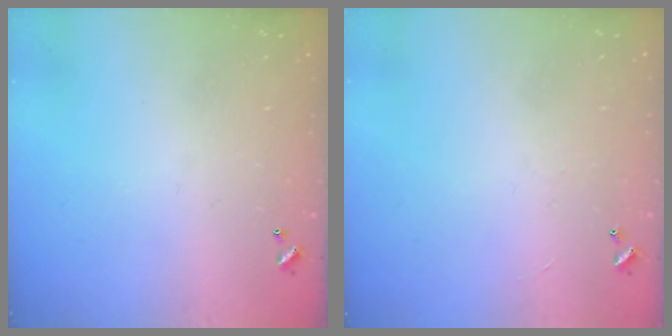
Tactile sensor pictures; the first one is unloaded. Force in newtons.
{"total": 1.2, "press": 1.1, "slide": 0.4}